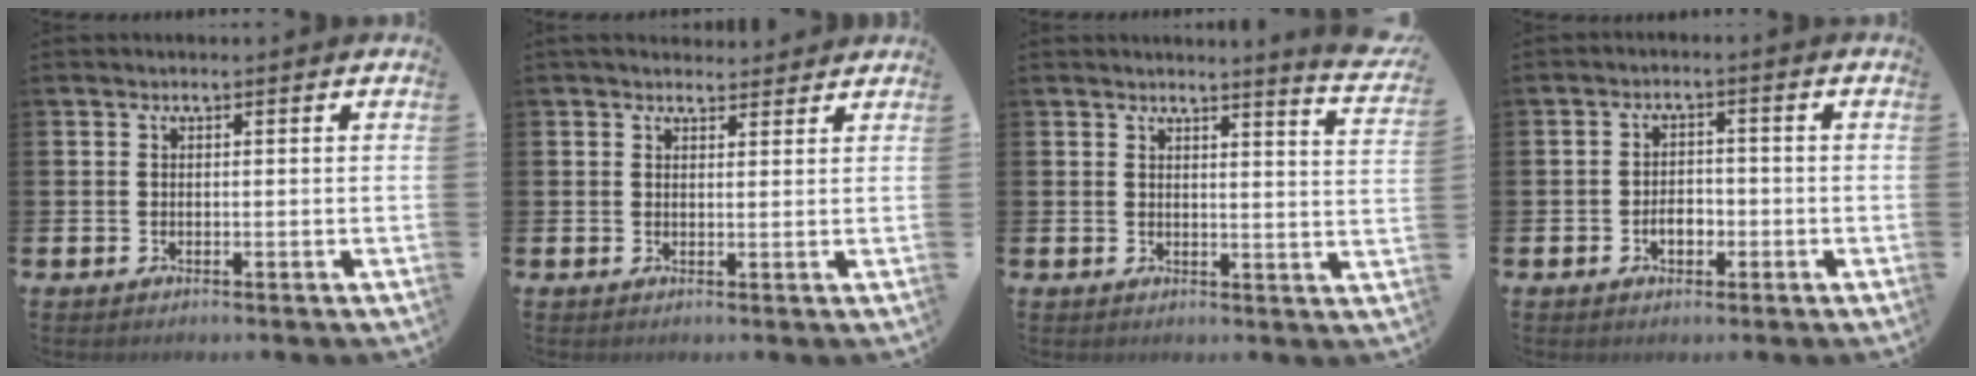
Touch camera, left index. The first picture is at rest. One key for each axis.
{"total": 2.4, "fx": 2.2, "fy": 0.8, "fz": 0.1, "tx": 0.001, "ty": -0.008, "tz": 0.039}
{"total": 3.3, "fx": 3.2, "fy": -0.5, "fz": 0.9, "tx": -0.007, "ty": -0.033, "tz": 0.050}
{"total": 2.9, "fx": -1.0, "fy": 1.8, "fz": 1.9, "tx": -0.030, "ty": 0.001, "tz": -0.023}